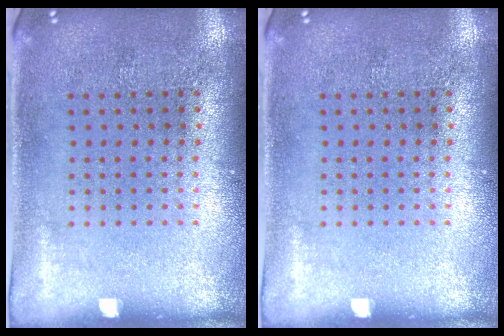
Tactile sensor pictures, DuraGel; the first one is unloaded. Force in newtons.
{"total": 0.0}